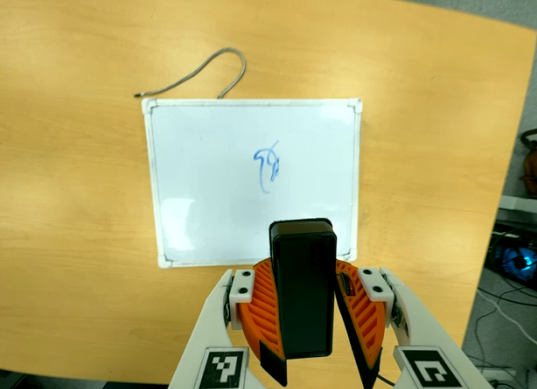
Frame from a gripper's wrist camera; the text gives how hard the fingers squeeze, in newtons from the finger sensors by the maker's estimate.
{"total": 7.6, "left": 8.6, "right": 6.6}